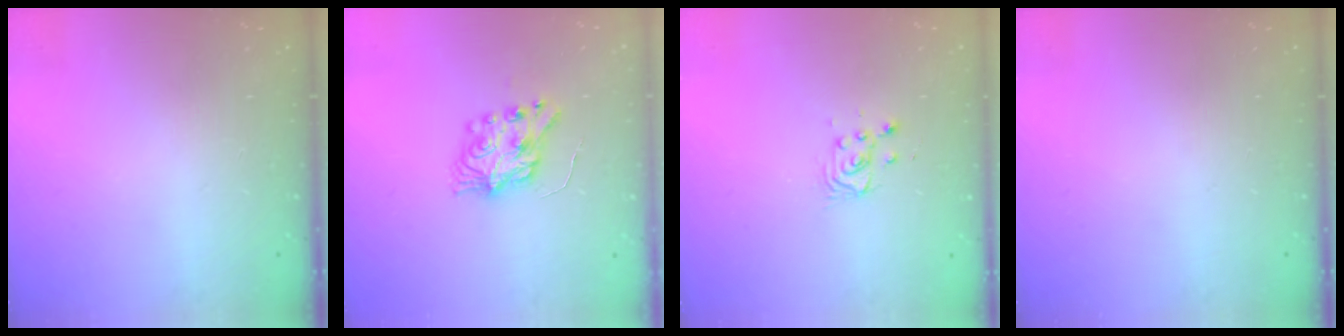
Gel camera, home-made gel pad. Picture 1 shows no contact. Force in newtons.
{"total": 7.7, "press": 7.7, "slide": 0.8}
{"total": 3.0, "press": 3.0, "slide": 0.2}
{"total": 0.0}